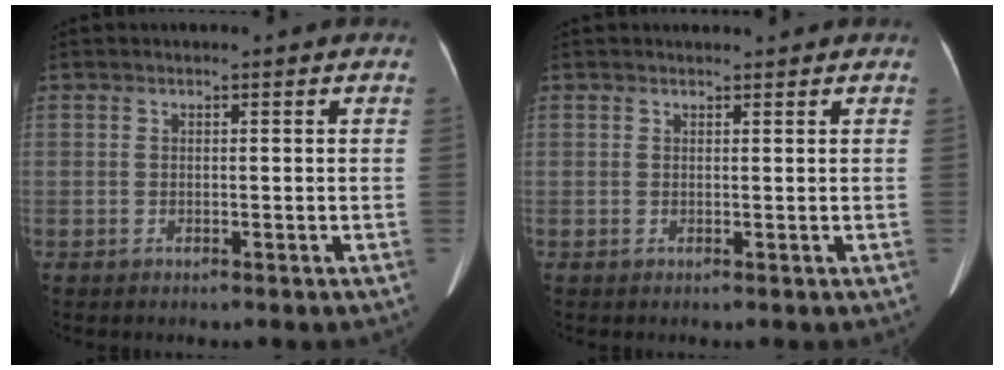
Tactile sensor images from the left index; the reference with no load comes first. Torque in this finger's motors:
{"motor_torque": [-0.07, -0.36, 0.09, 0.01]}